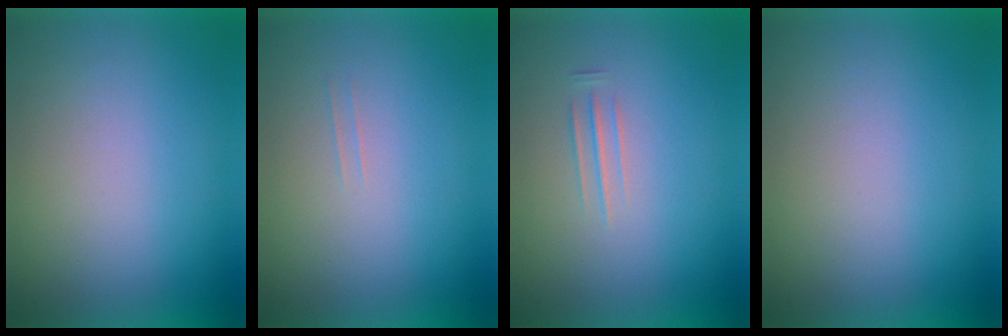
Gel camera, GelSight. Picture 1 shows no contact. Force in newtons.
{"total": 1.0}
{"total": 1.4}
{"total": 0.0}